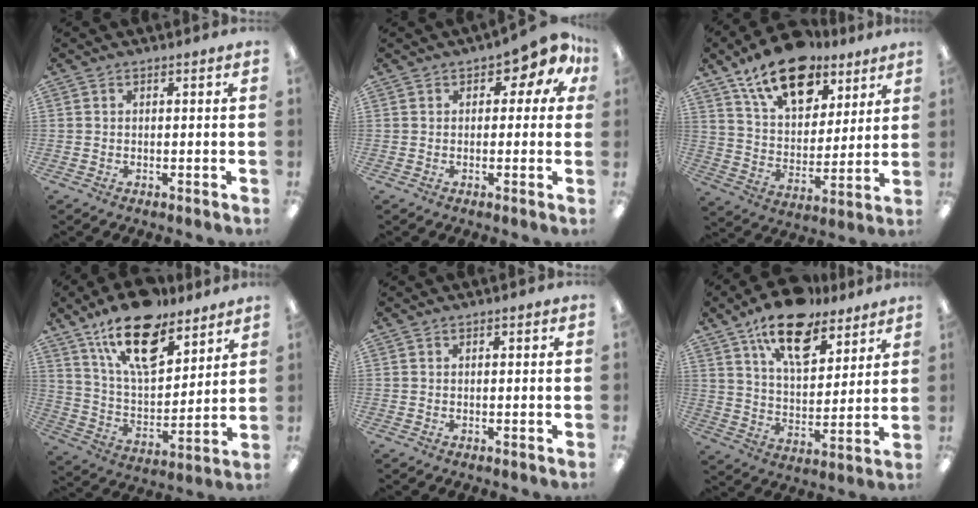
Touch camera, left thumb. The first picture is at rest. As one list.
[{"total": 6.8, "force": [3.6, 3.4, 4.6], "torque": [-0.056, -0.015, 0.058]}, {"total": 18.5, "force": [12.6, 9.7, 9.6], "torque": [-0.156, -0.065, 0.222]}, {"total": 19.2, "force": [13.0, 8.5, 11.2], "torque": [-0.191, -0.066, 0.227]}, {"total": 0.5, "force": [0.3, 0.3, 0.3], "torque": [-0.006, 0.004, 0.005]}, {"total": 16.8, "force": [11.9, 7.7, 9.1], "torque": [-0.145, -0.061, 0.207]}]